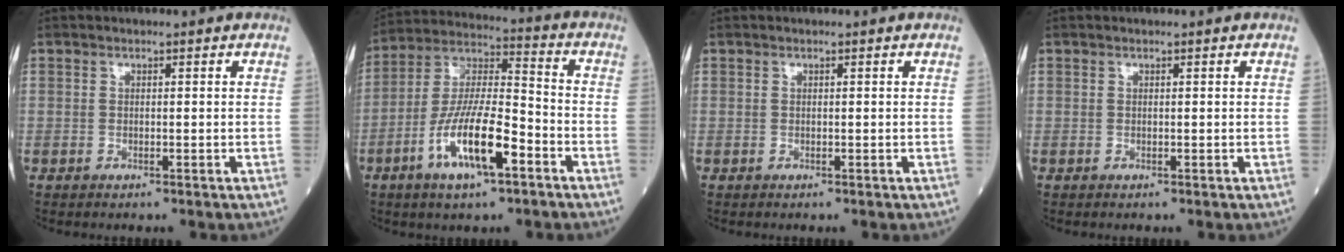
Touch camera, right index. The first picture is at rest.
{"total": 14.0, "force": [-6.0, 3.1, 12.3], "torque": [-0.243, -0.004, -0.110]}
{"total": 0.0}
{"total": 0.0}